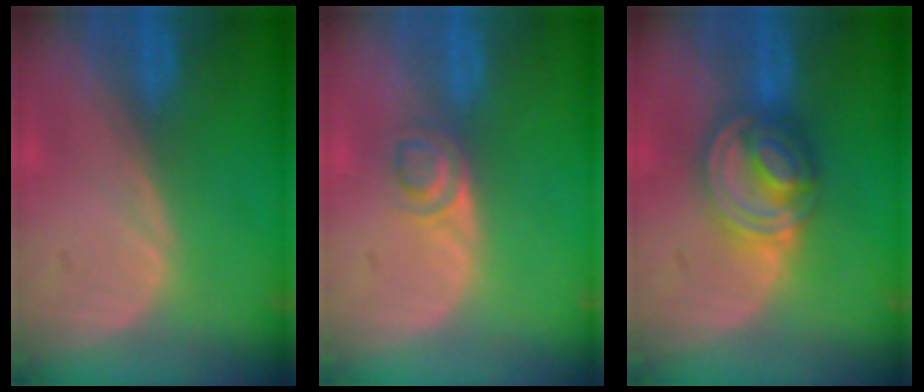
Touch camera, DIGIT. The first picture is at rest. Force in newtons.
{"total": 2.8, "press": 2.7, "slide": 1.0}
{"total": 7.6, "press": 6.6, "slide": 3.8}